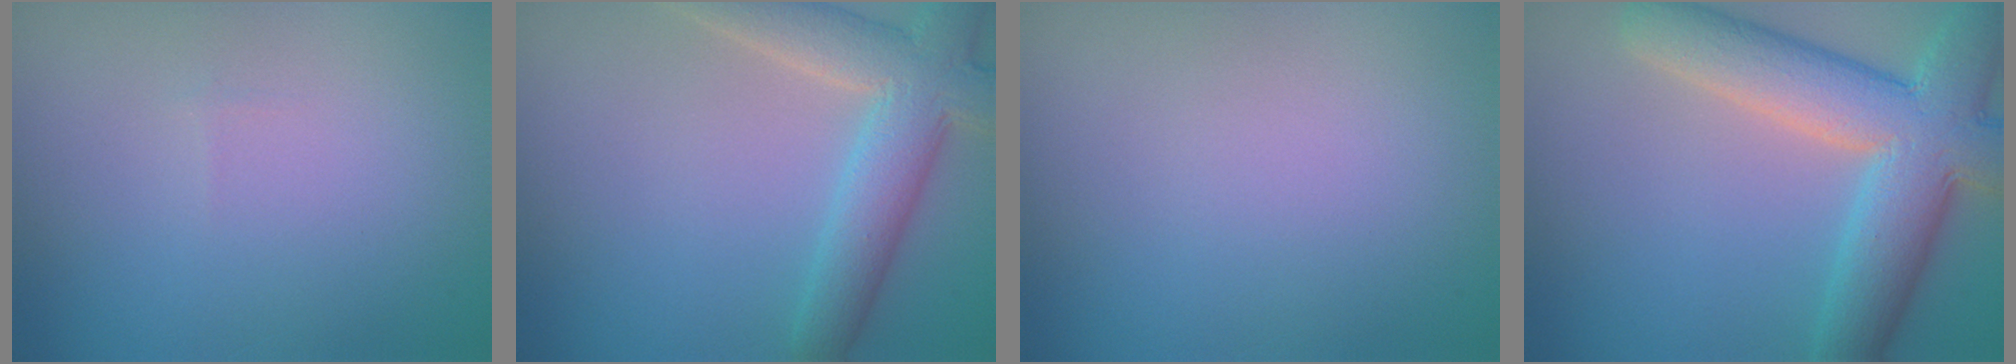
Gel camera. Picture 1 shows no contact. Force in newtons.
{"total": 6.3, "press": 6.3, "slide": 0.5}
{"total": 0.0}
{"total": 9.5, "press": 9.5, "slide": 0.7}